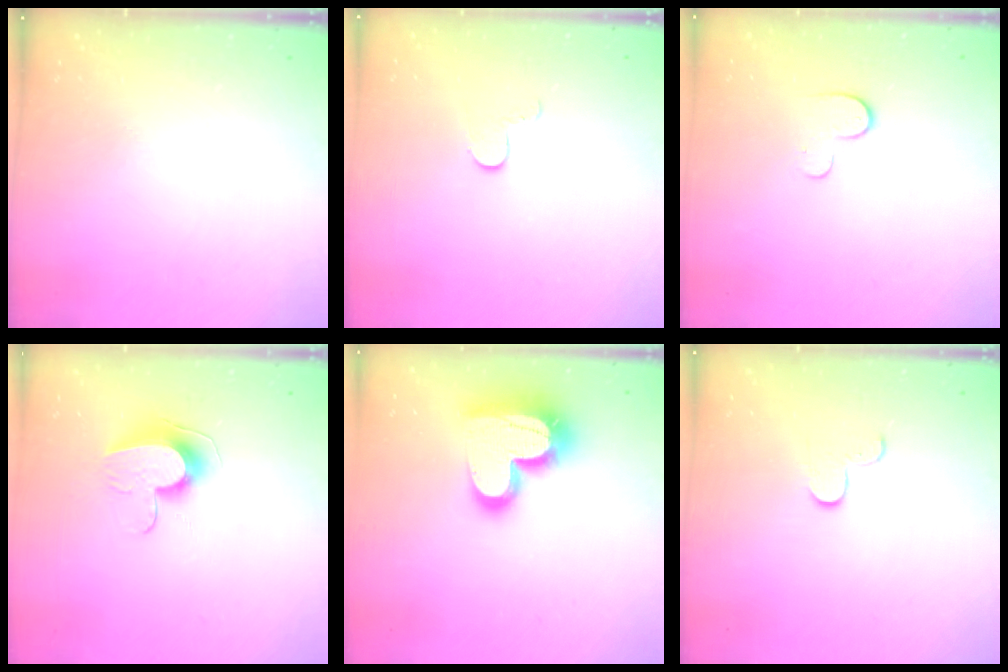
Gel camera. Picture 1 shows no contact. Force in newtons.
{"total": 4.7, "press": 4.6, "slide": 0.5}
{"total": 6.9, "press": 6.8, "slide": 0.7}
{"total": 9.4, "press": 9.4, "slide": 0.3}
{"total": 19.2, "press": 19.1, "slide": 1.6}
{"total": 3.6, "press": 3.5, "slide": 0.4}